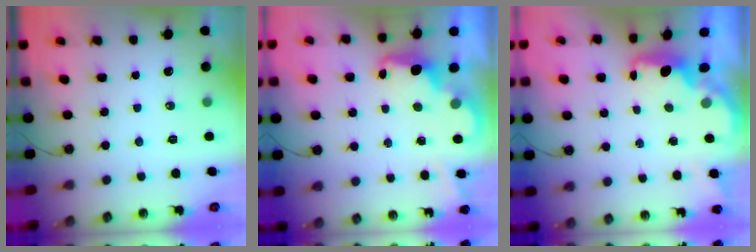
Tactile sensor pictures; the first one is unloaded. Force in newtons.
{"total": 2.5, "press": 2.4, "slide": 0.5}
{"total": 1.5, "press": 1.3, "slide": 0.7}